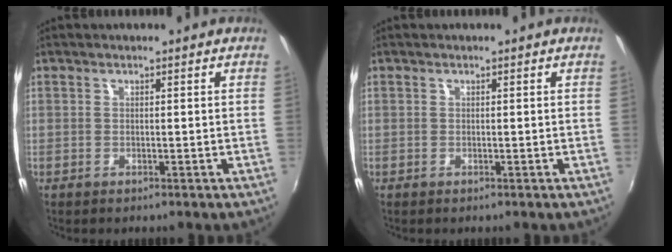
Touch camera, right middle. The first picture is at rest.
{"total": 0.0}